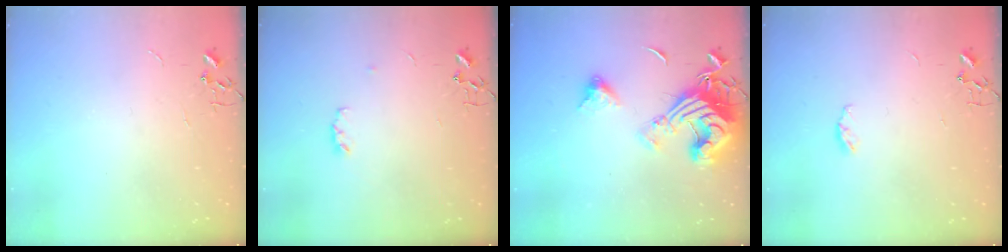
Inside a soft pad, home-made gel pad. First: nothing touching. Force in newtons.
{"total": 3.8, "press": 3.8, "slide": 0.6}
{"total": 18.5, "press": 18.3, "slide": 2.2}
{"total": 4.1, "press": 4.1, "slide": 0.6}